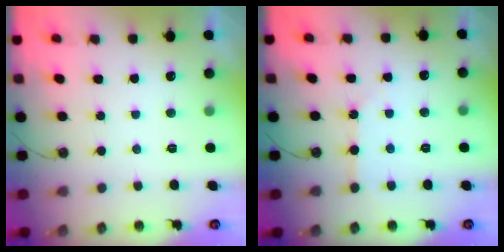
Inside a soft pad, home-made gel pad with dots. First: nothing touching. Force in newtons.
{"total": 4.8, "press": 4.7, "slide": 0.7}